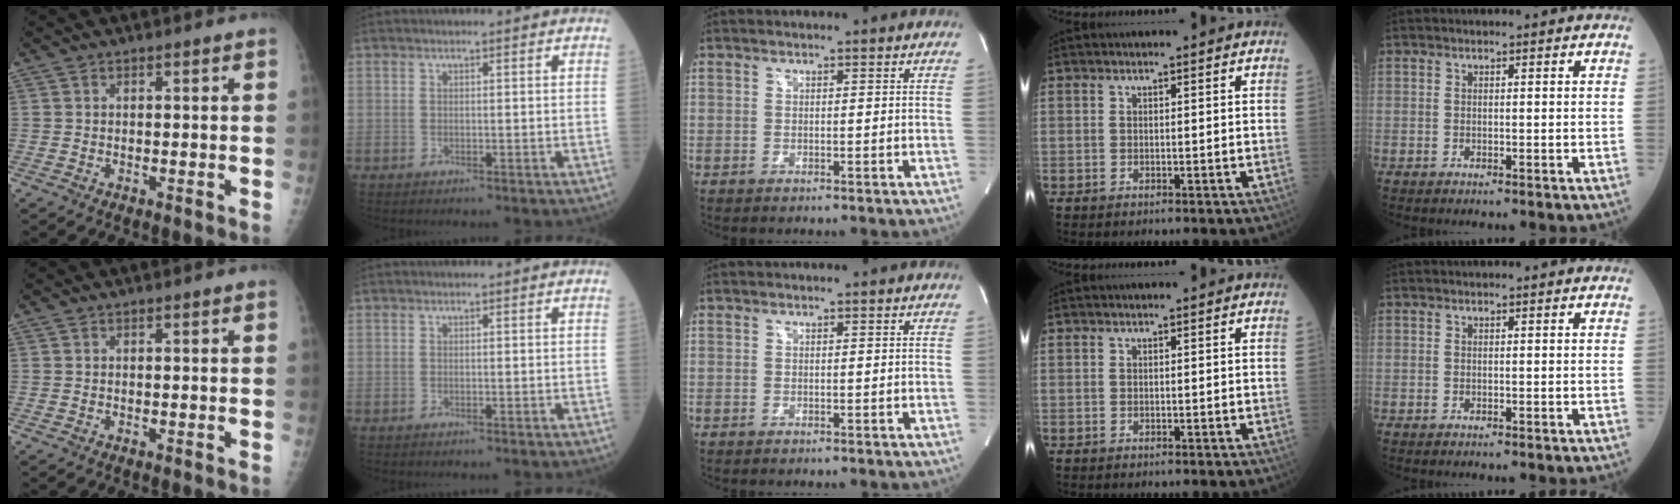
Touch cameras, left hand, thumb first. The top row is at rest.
{}